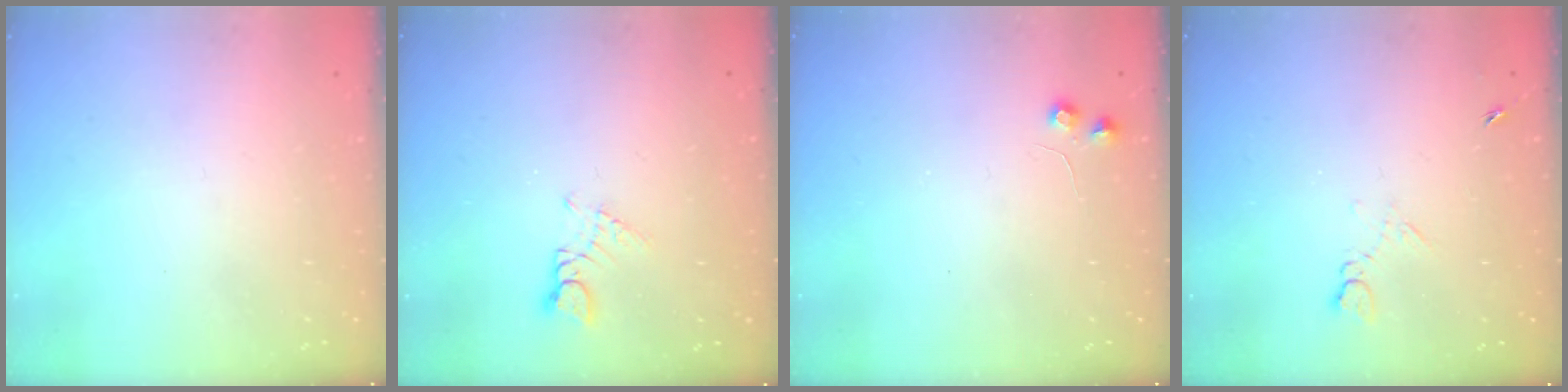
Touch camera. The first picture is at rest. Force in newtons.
{"total": 2.0, "press": 2.0, "slide": 0.2}
{"total": 5.0, "press": 4.9, "slide": 0.8}
{"total": 4.2, "press": 4.2, "slide": 0.7}